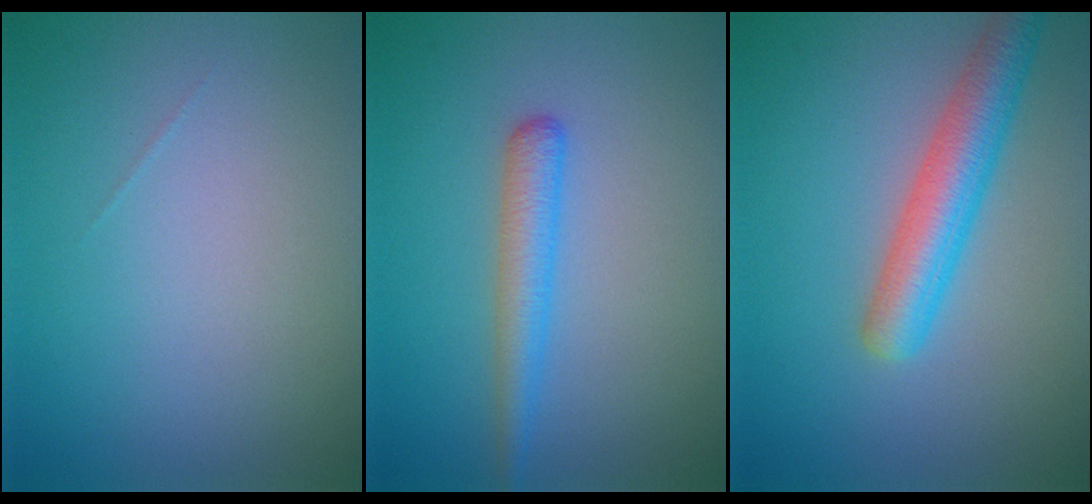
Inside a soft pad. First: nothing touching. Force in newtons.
{"total": 2.5, "press": 2.5, "slide": 0.1}
{"total": 4.7, "press": 4.7, "slide": 0.3}